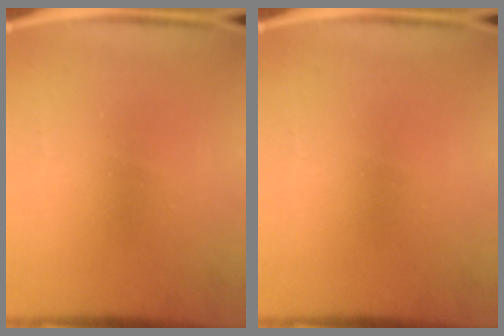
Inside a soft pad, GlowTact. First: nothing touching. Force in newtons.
{"total": 0.0}